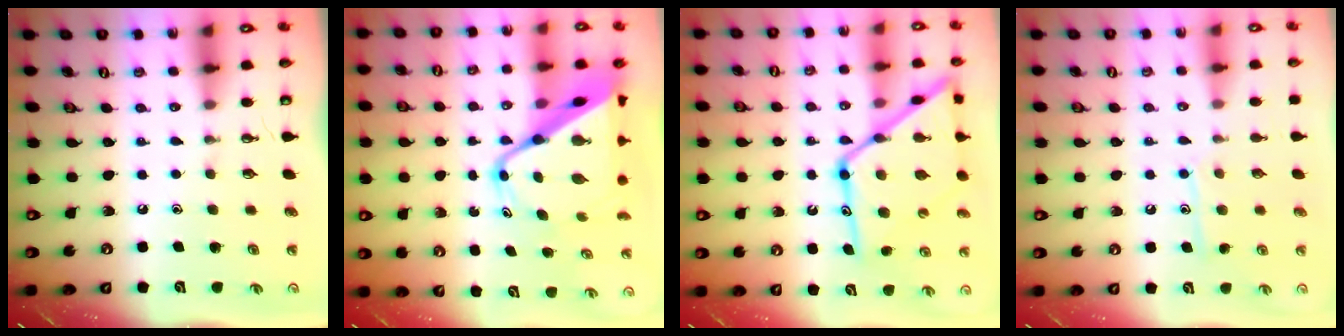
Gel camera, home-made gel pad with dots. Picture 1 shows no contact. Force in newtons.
{"total": 16.2, "press": 16.1, "slide": 1.2}
{"total": 22.6, "press": 22.5, "slide": 1.8}
{"total": 9.2, "press": 9.1, "slide": 0.7}